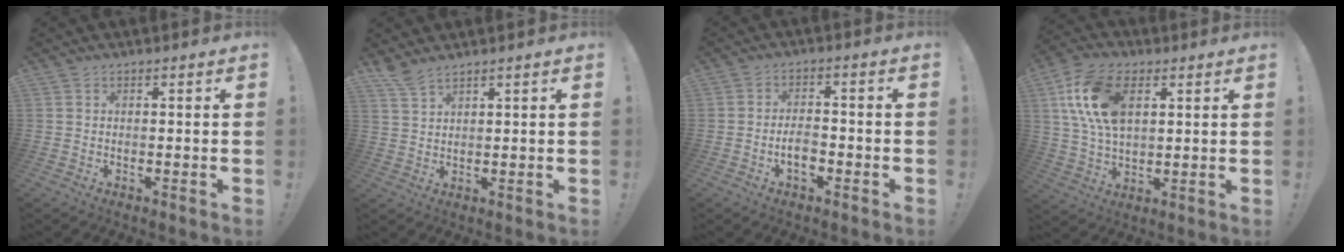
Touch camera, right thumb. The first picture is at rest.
{"total": 4.3, "force": [3.7, 0.6, 2.1], "torque": [-0.040, -0.024, 0.068]}
{"total": 5.4, "force": [-2.1, 2.6, 4.2], "torque": [-0.067, 0.004, -0.037]}
{"total": 16.8, "force": [5.3, 10.5, 12.0], "torque": [-0.250, 0.000, 0.099]}